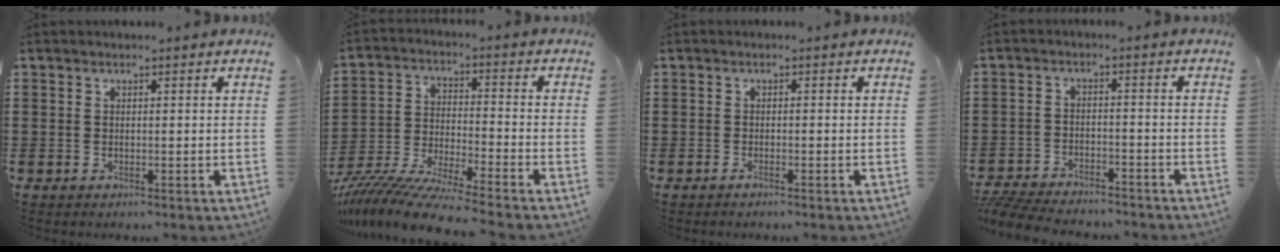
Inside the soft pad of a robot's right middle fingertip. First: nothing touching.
{"total": 9.2, "force": [-8.8, -0.5, 2.6], "torque": [-0.060, -0.007, -0.178]}
{"total": 0.7, "force": [-0.5, 0.0, 0.4], "torque": [-0.010, -0.004, -0.009]}
{"total": 5.5, "force": [-5.4, 0.7, 0.9], "torque": [-0.031, 0.004, -0.113]}